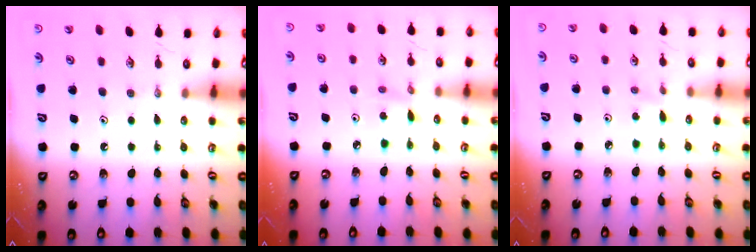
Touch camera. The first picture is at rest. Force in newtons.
{"total": 3.3, "press": 3.3, "slide": 0.1}
{"total": 1.5, "press": 1.4, "slide": 0.2}